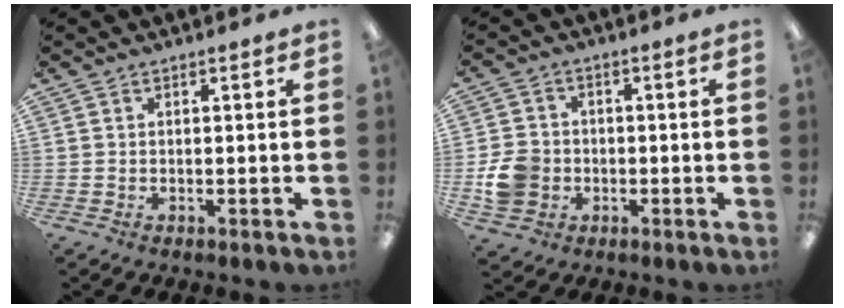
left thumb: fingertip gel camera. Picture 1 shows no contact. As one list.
[{"total": 8.0, "force": [-1.7, 7.0, 3.5], "torque": [-0.065, 0.016, -0.029]}]